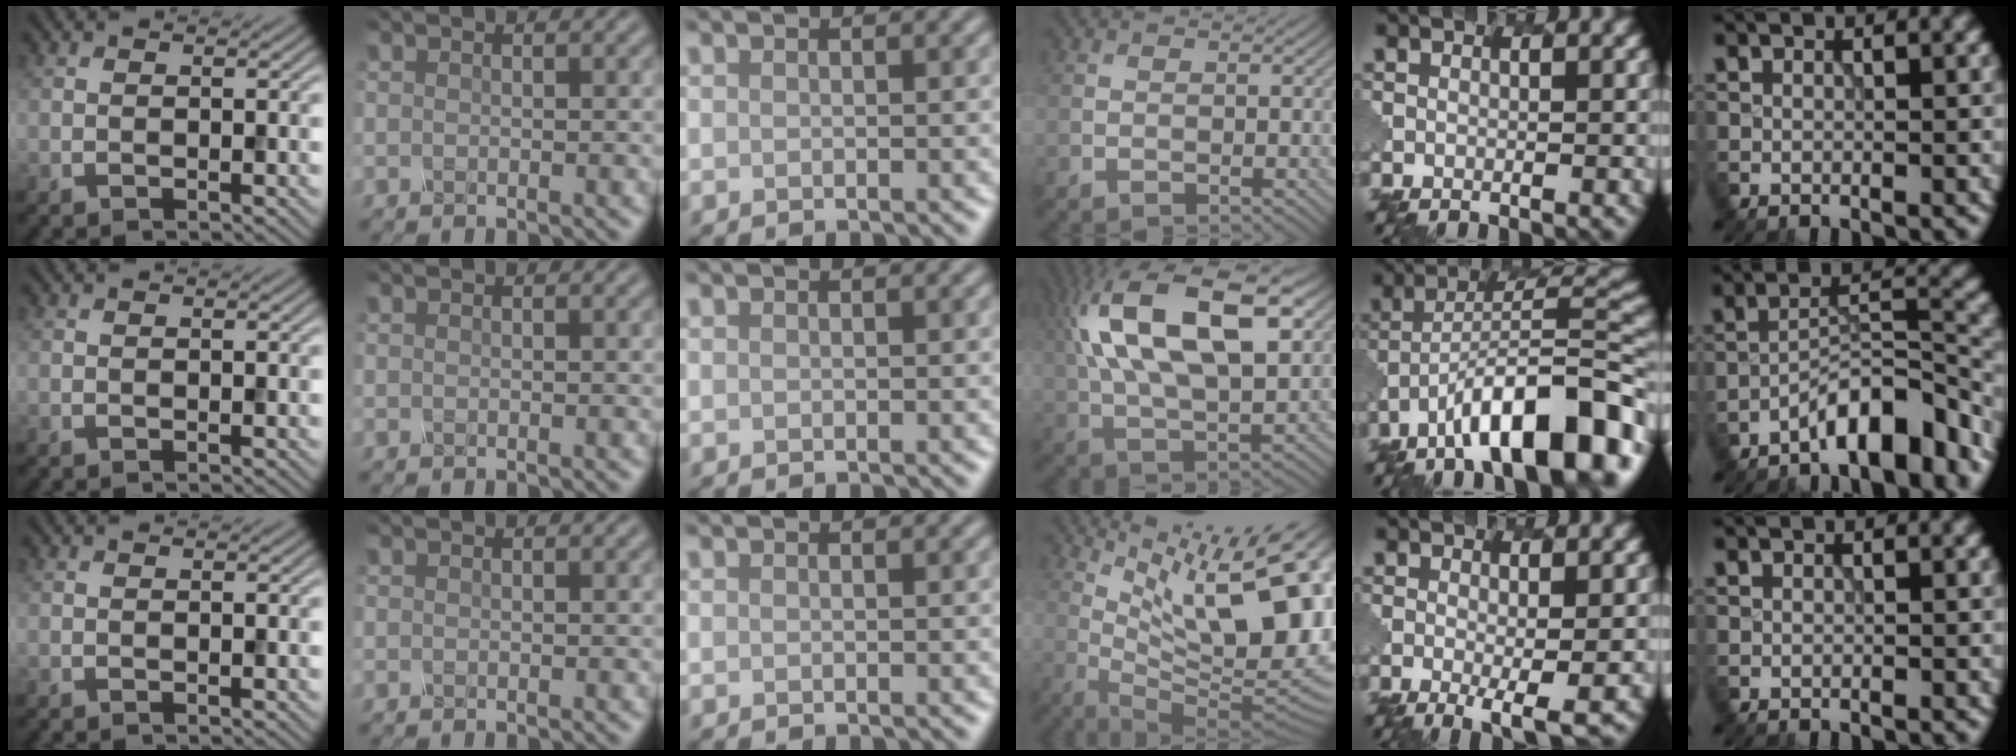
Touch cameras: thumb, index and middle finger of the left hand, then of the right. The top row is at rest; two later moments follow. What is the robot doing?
{"motion": "shake", "object": "salt shaker"}